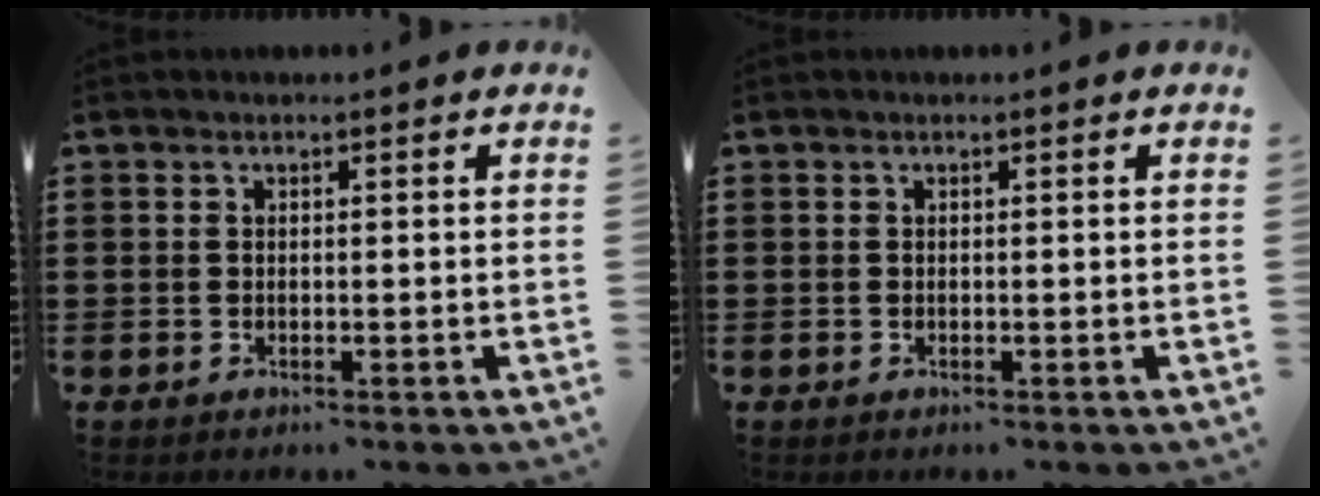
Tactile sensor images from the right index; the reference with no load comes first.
{"total": 0.0}